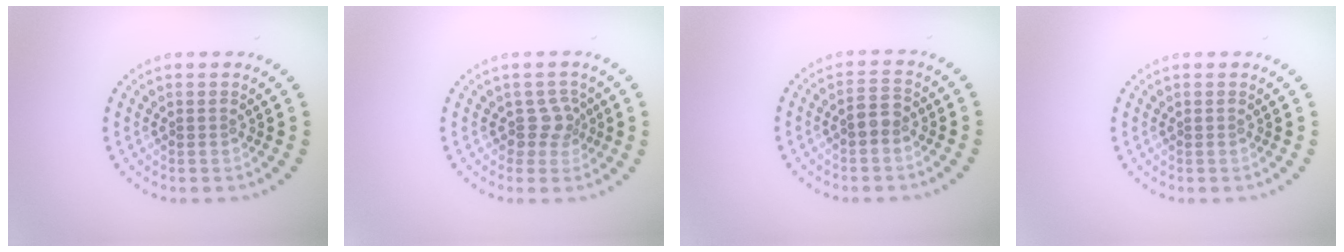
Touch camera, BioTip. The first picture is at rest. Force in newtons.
{"total": 1.9, "press": 1.3, "slide": 1.3}
{"total": 1.7, "press": 1.7, "slide": 0.3}
{"total": 0.0}